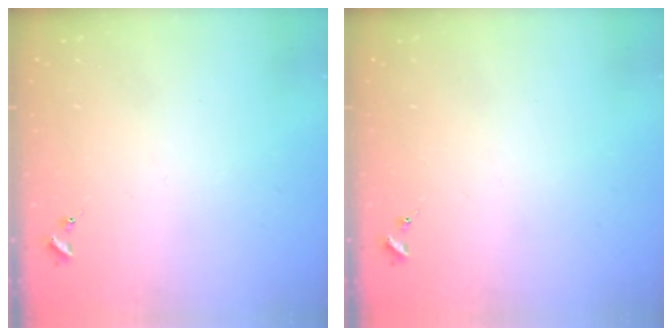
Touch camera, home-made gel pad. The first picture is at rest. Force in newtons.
{"total": 0.0}